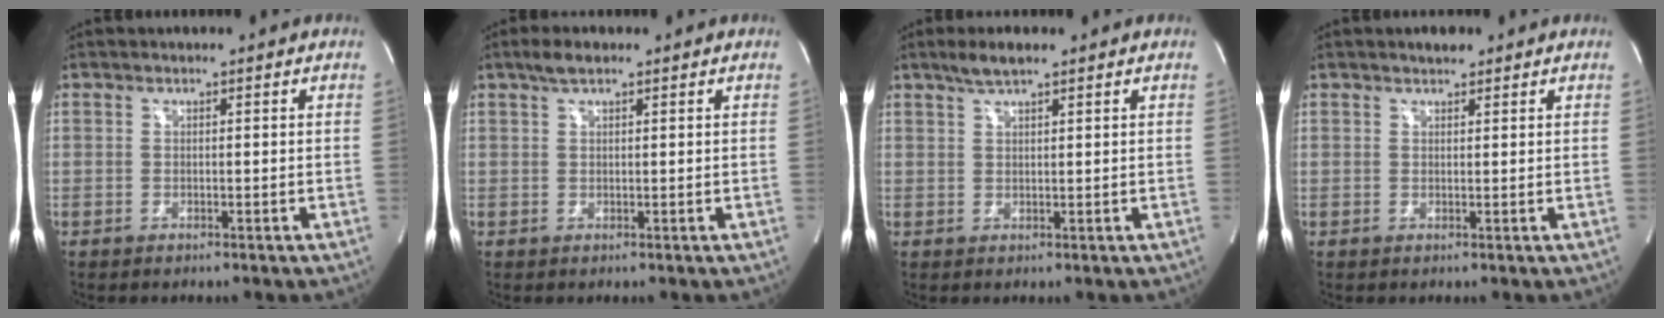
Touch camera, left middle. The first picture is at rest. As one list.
[{"total": 2.3, "force": [1.6, 0.7, 1.5], "torque": [-0.035, 0.012, 0.031]}, {"total": 3.3, "force": [2.5, 0.5, 2.1], "torque": [-0.049, 0.008, 0.049]}, {"total": 1.8, "force": [1.4, 0.8, 0.7], "torque": [-0.017, 0.006, 0.021]}]